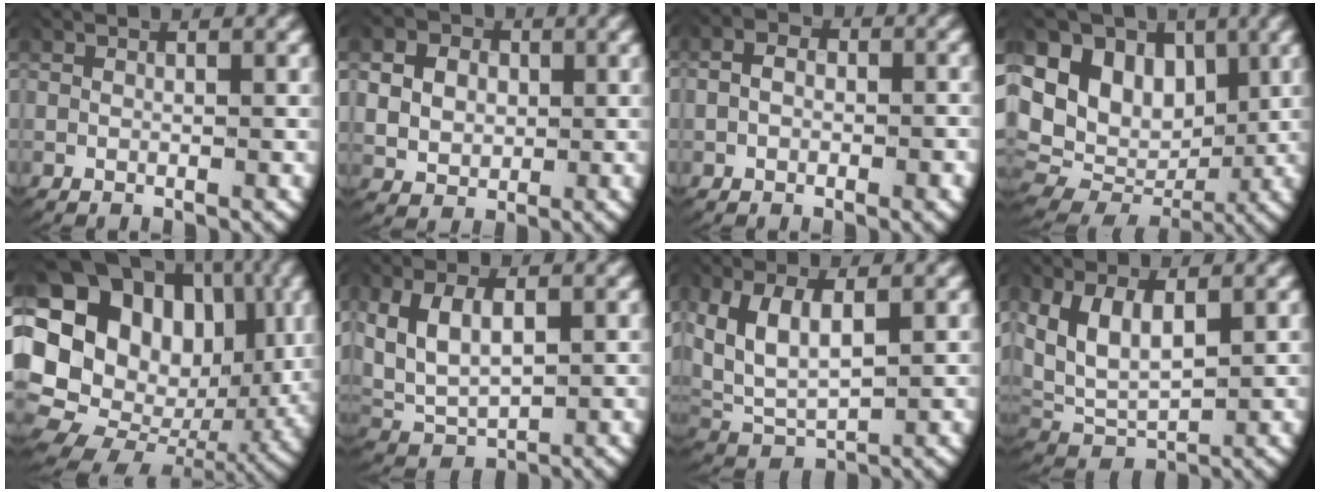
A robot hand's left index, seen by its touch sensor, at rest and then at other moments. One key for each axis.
{"total": 5.4, "fx": 0.8, "fy": 4.8, "fz": 2.5, "tx": -0.057, "ty": -0.013, "tz": 0.020}
{"total": 2.5, "fx": -0.2, "fy": 1.9, "fz": 1.5, "tx": -0.020, "ty": 0.003, "tz": -0.010}
{"total": 15.9, "fx": 1.7, "fy": 12.9, "fz": 9.2, "tx": -0.177, "ty": -0.030, "tz": 0.035}
{"total": 21.5, "fx": 1.2, "fy": 17.7, "fz": 12.2, "tx": -0.290, "ty": -0.055, "tz": 0.026}
{"total": 7.5, "fx": 0.3, "fy": 5.9, "fz": 4.6, "tx": -0.132, "ty": -0.023, "tz": 0.018}
{"total": 7.1, "fx": 0.9, "fy": 5.4, "fz": 4.6, "tx": -0.126, "ty": -0.026, "tz": 0.030}
{"total": 7.8, "fx": 0.9, "fy": 6.1, "fz": 4.7, "tx": -0.126, "ty": -0.021, "tz": 0.024}